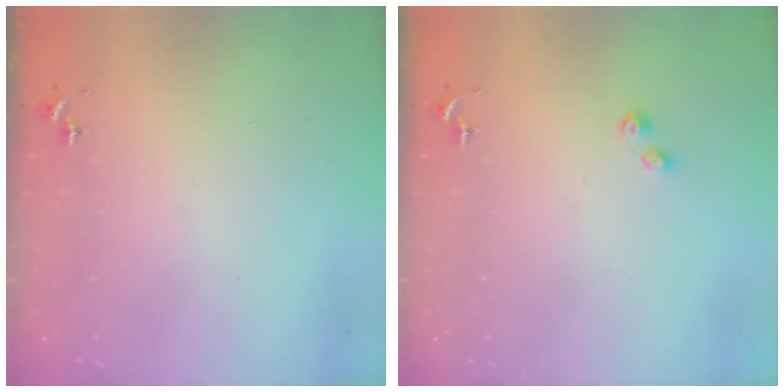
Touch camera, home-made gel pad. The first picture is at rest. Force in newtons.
{"total": 3.0, "press": 2.9, "slide": 0.5}